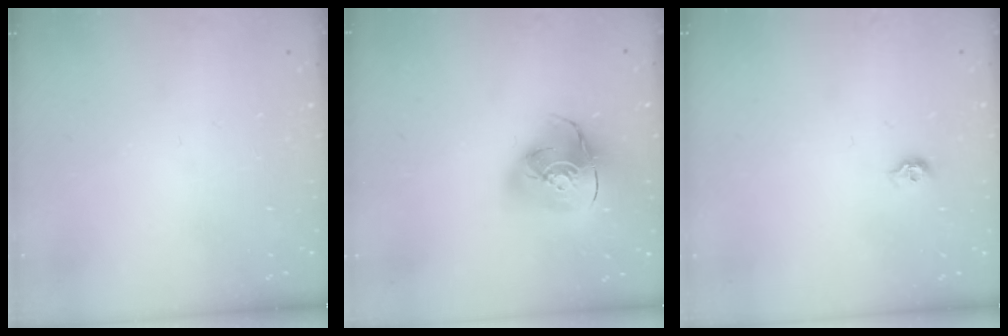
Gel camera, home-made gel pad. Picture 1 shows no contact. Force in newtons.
{"total": 16.0, "press": 15.8, "slide": 2.1}
{"total": 5.8, "press": 5.8, "slide": 0.8}